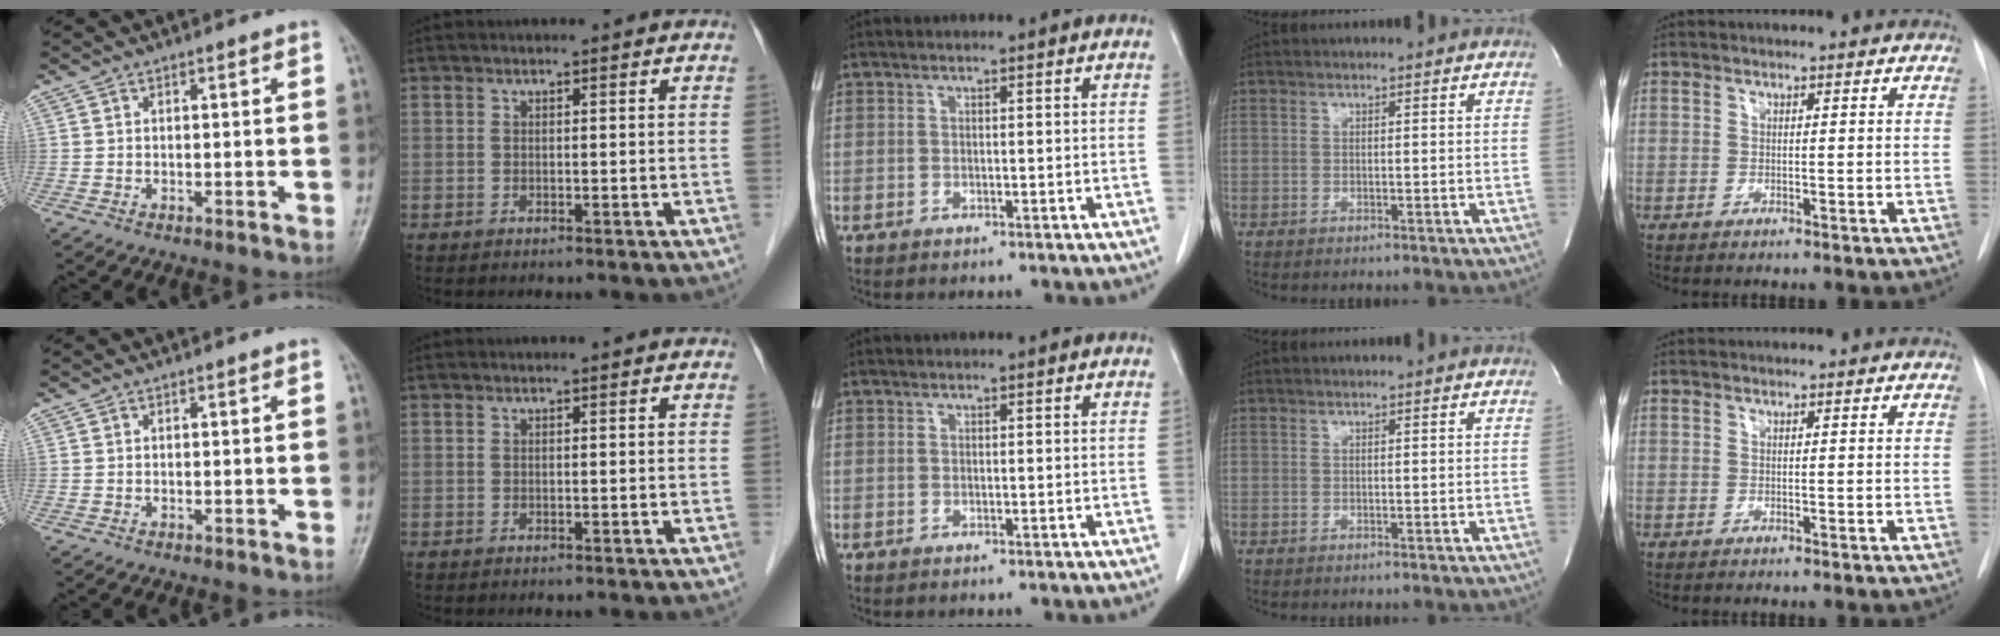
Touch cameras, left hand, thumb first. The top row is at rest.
{}